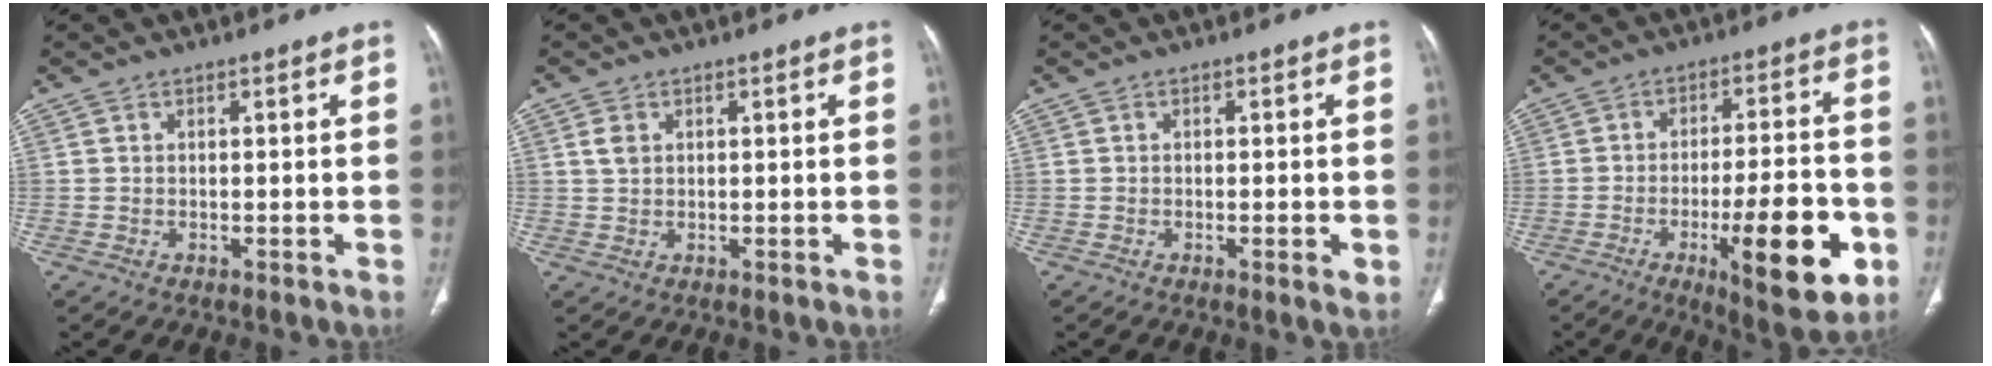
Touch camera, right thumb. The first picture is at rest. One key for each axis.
{"total": 2.1, "fx": 0.8, "fy": 1.5, "fz": 1.2, "tx": -0.017, "ty": 0.003, "tz": 0.020}
{"total": 2.1, "fx": -0.5, "fy": 0.4, "fz": 2.0, "tx": -0.031, "ty": -0.005, "tz": -0.007}
{"total": 18.0, "fx": -6.3, "fy": 5.0, "fz": 16.1, "tx": -0.223, "ty": 0.015, "tz": -0.082}